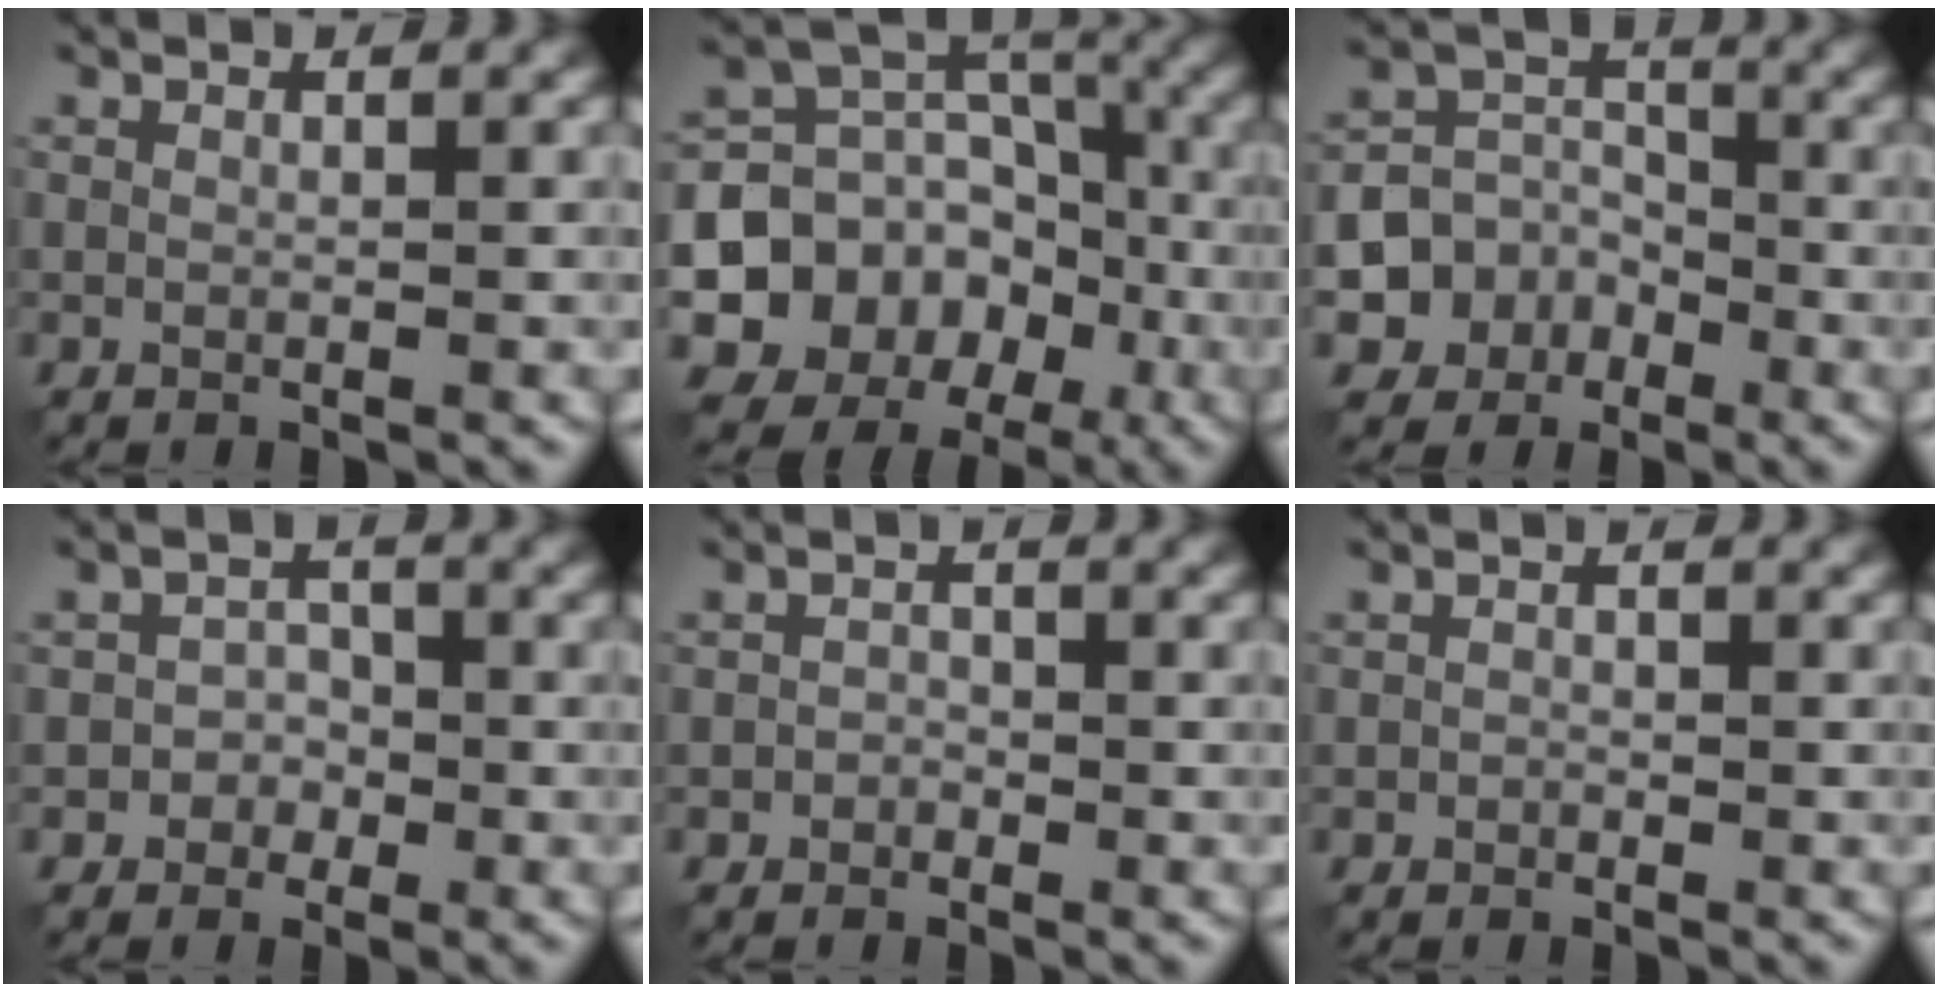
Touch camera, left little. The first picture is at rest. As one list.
[{"total": 10.3, "force": [-3.8, 8.8, 3.6], "torque": [-0.064, 0.005, -0.078]}, {"total": 6.8, "force": [-3.4, 5.8, 1.2], "torque": [-0.006, 0.000, -0.080]}, {"total": 2.1, "force": [-0.9, 1.8, 0.4], "torque": [0.013, 0.010, -0.025]}, {"total": 1.1, "force": [-0.6, 0.9, 0.2], "torque": [0.001, 0.001, -0.012]}, {"total": 0.5, "force": [-0.3, 0.4, 0.1], "torque": [0.001, -0.003, -0.006]}]